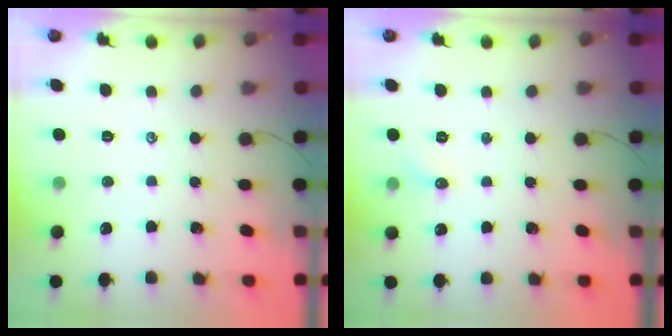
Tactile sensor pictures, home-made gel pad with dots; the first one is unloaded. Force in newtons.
{"total": 3.9, "press": 3.7, "slide": 1.3}